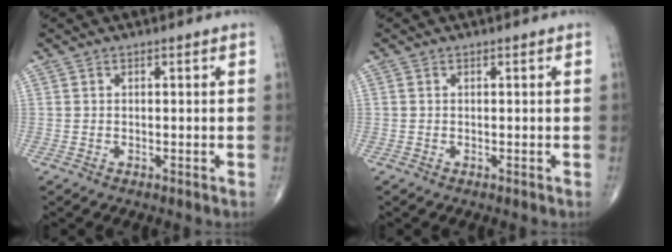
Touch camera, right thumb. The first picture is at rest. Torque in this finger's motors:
{"motor_torque": [-0.46, -0.03, -0.08, 0.12, 0.01]}